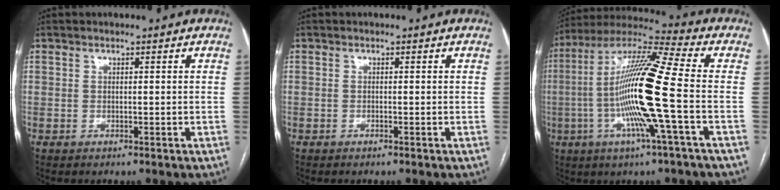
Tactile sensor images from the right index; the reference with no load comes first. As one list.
[{"total": 0.0}, {"total": 17.7, "force": [-3.0, -0.7, 17.4], "torque": [-0.336, -0.004, -0.072]}]